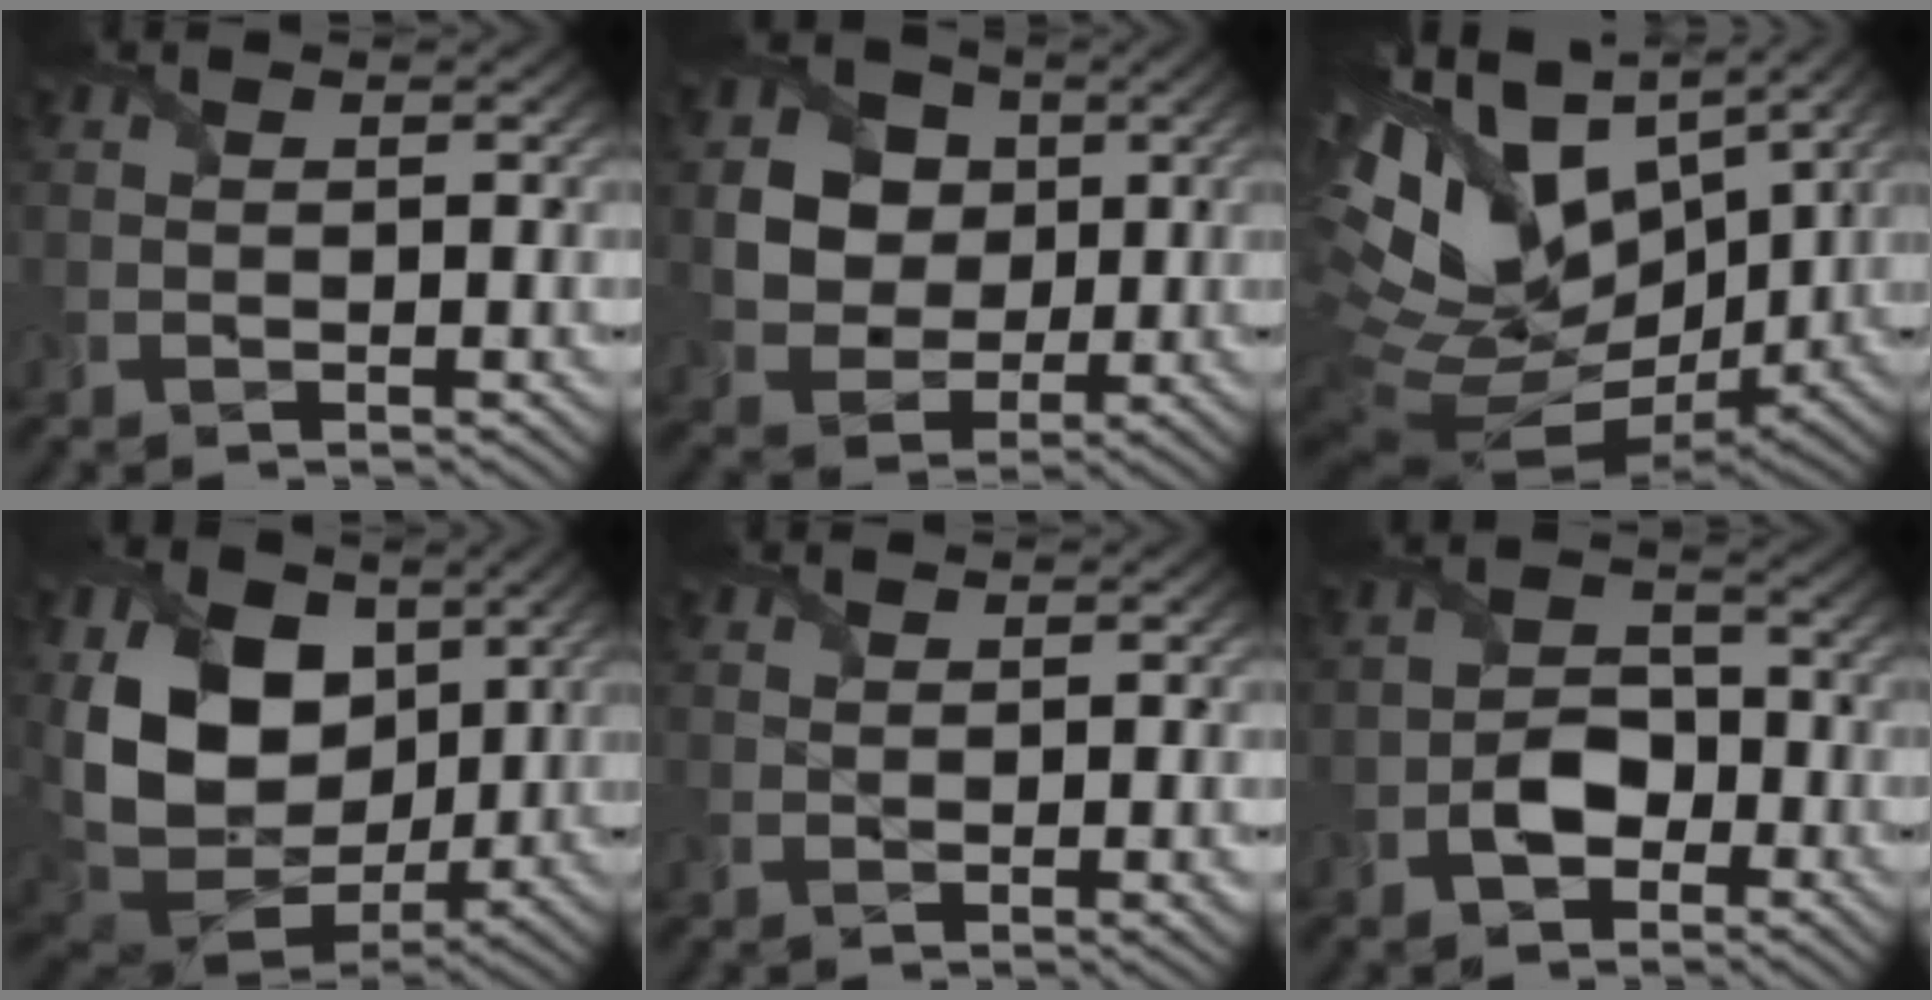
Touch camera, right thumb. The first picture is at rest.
{"total": 9.0, "force": [2.5, 7.6, 4.1], "torque": [-0.119, 0.010, 0.042]}
{"total": 19.3, "force": [5.6, 11.5, 14.5], "torque": [-0.309, 0.018, 0.130]}
{"total": 17.4, "force": [3.5, 12.5, 11.6], "torque": [-0.256, -0.005, 0.079]}
{"total": 1.3, "force": [0.9, 0.4, 0.8], "torque": [-0.014, 0.001, 0.020]}
{"total": 4.6, "force": [-2.2, 3.1, 2.7], "torque": [-0.048, 0.005, -0.045]}